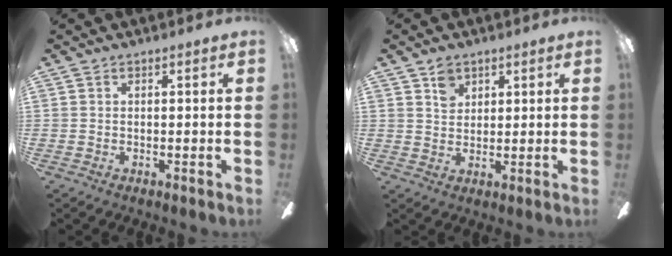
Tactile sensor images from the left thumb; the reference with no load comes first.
{"total": 3.9, "force": [2.5, 2.7, 1.3], "torque": [-0.007, -0.007, 0.044]}